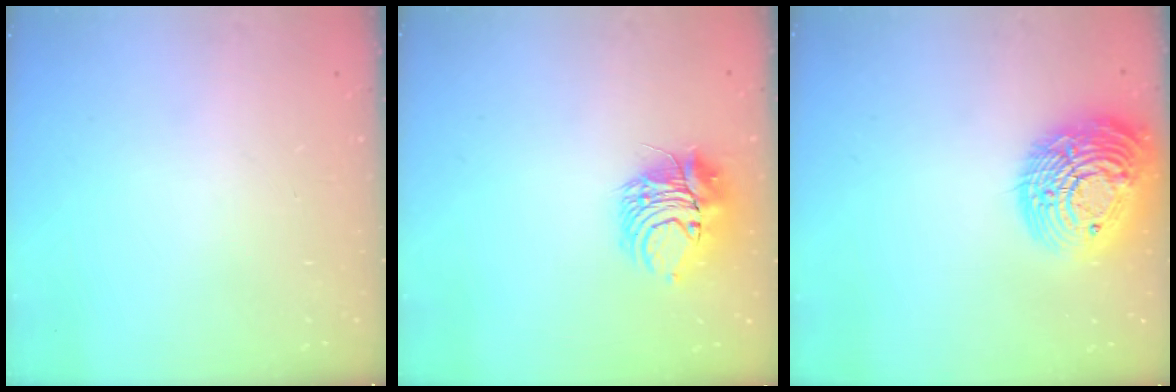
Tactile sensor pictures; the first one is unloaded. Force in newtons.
{"total": 9.4, "press": 9.2, "slide": 1.6}
{"total": 21.9, "press": 21.8, "slide": 1.9}